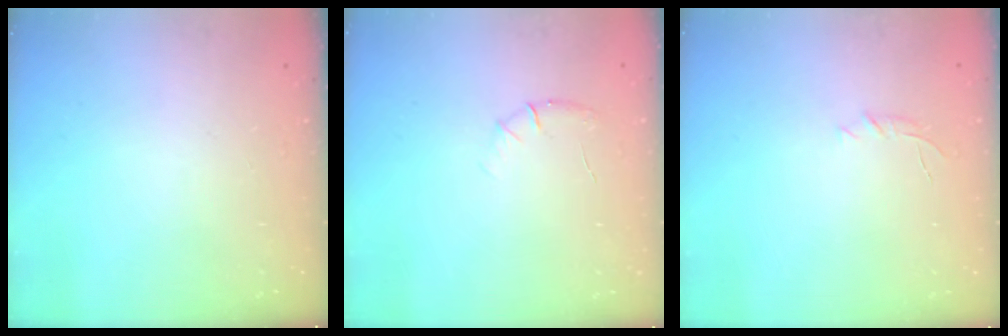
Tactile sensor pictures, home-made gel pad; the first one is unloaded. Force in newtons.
{"total": 5.5, "press": 5.2, "slide": 1.6}
{"total": 4.7, "press": 4.6, "slide": 1.3}